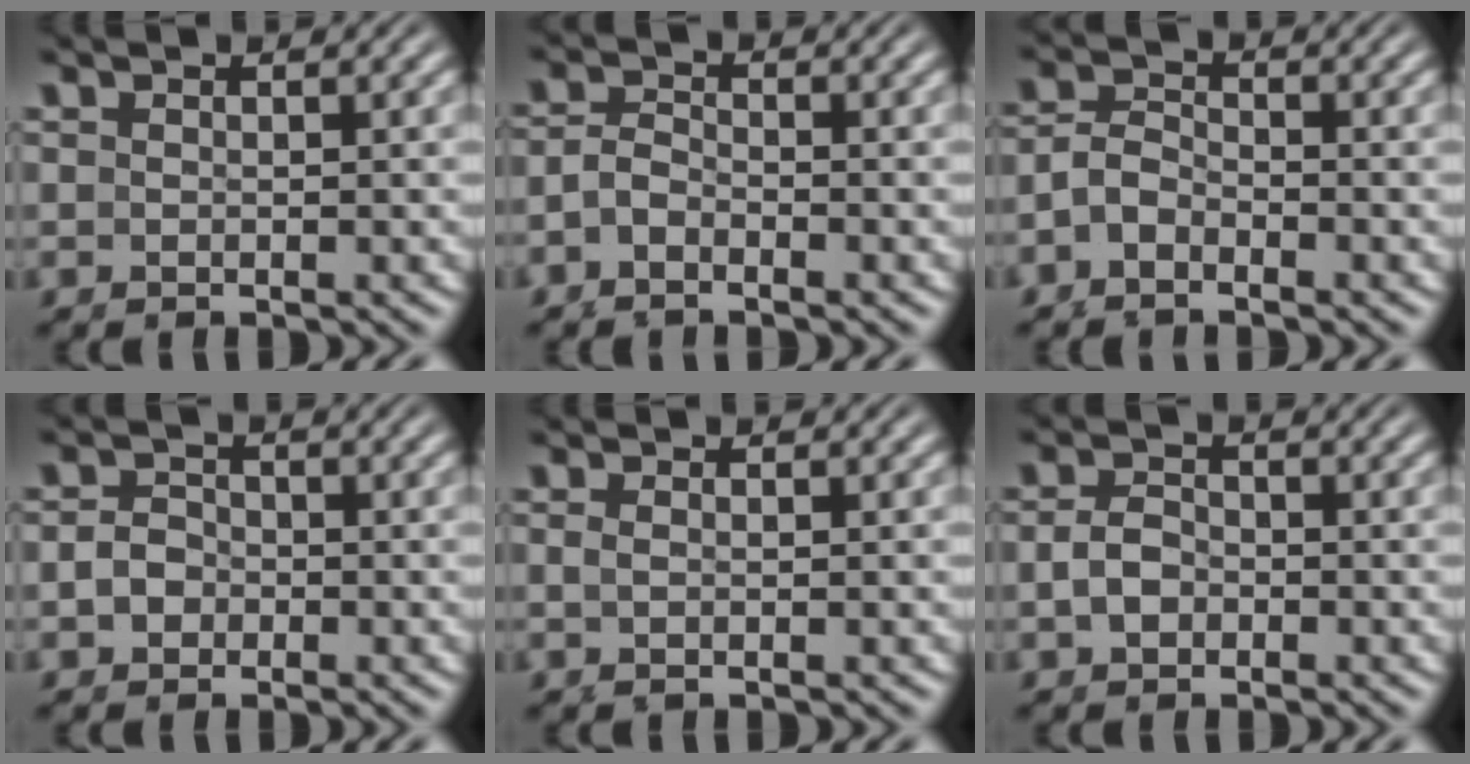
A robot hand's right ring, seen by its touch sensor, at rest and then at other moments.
{"total": 3.1, "force": [-1.3, 2.3, 1.6], "torque": [-0.041, -0.011, -0.022]}
{"total": 4.6, "force": [-1.7, 3.7, 2.0], "torque": [-0.049, -0.012, -0.032]}
{"total": 2.2, "force": [-0.8, 2.0, 0.6], "torque": [-0.015, -0.004, -0.015]}
{"total": 0.9, "force": [-0.1, -0.7, 0.5], "torque": [-0.012, -0.008, 0.005]}
{"total": 1.7, "force": [-0.6, 1.3, 0.9], "torque": [-0.024, -0.005, -0.007]}